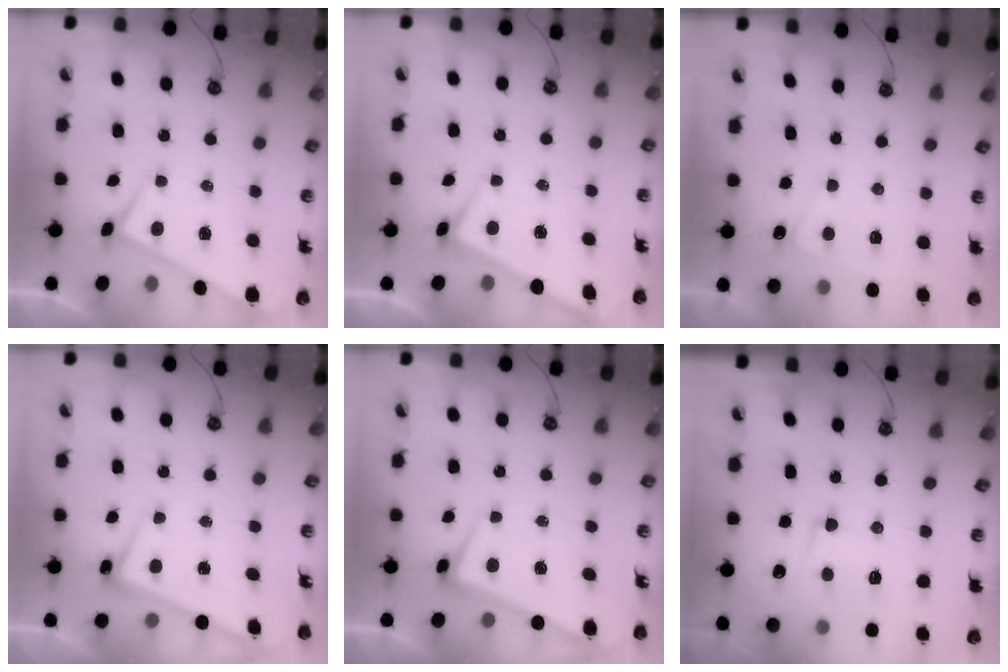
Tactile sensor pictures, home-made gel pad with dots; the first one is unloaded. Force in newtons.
{"total": 2.7, "press": 2.7, "slide": 0.4}
{"total": 4.0, "press": 4.0, "slide": 0.4}
{"total": 2.7, "press": 2.7, "slide": 0.4}
{"total": 1.6, "press": 0.5, "slide": 1.5}
{"total": 3.1, "press": 2.6, "slide": 1.8}